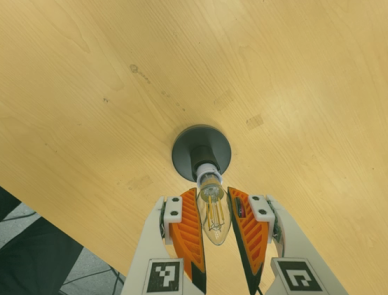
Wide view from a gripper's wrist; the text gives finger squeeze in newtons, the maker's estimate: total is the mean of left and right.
{"total": 10.8, "left": 10.3, "right": 11.3}